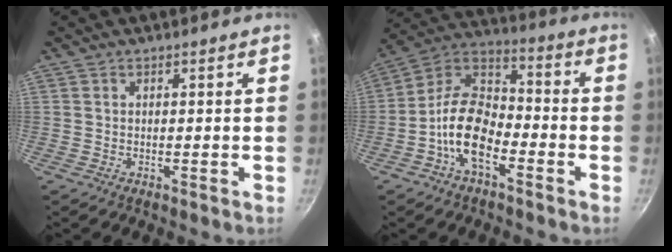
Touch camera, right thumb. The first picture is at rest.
{"total": 13.4, "force": [-5.4, 7.3, 9.8], "torque": [-0.160, 0.057, -0.122]}